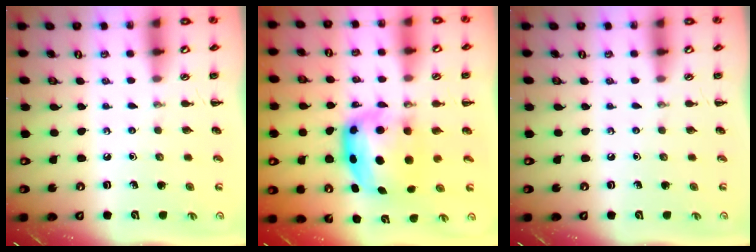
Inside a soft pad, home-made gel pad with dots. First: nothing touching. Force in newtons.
{"total": 7.1, "press": 6.9, "slide": 1.6}
{"total": 0.0}